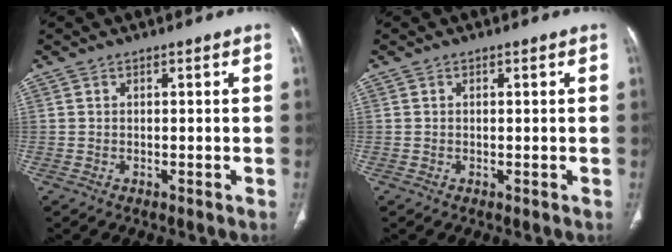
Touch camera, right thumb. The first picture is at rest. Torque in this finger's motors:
{"motor_torque": [0.05, 0.46, -0.48, 0.33, 0.08]}